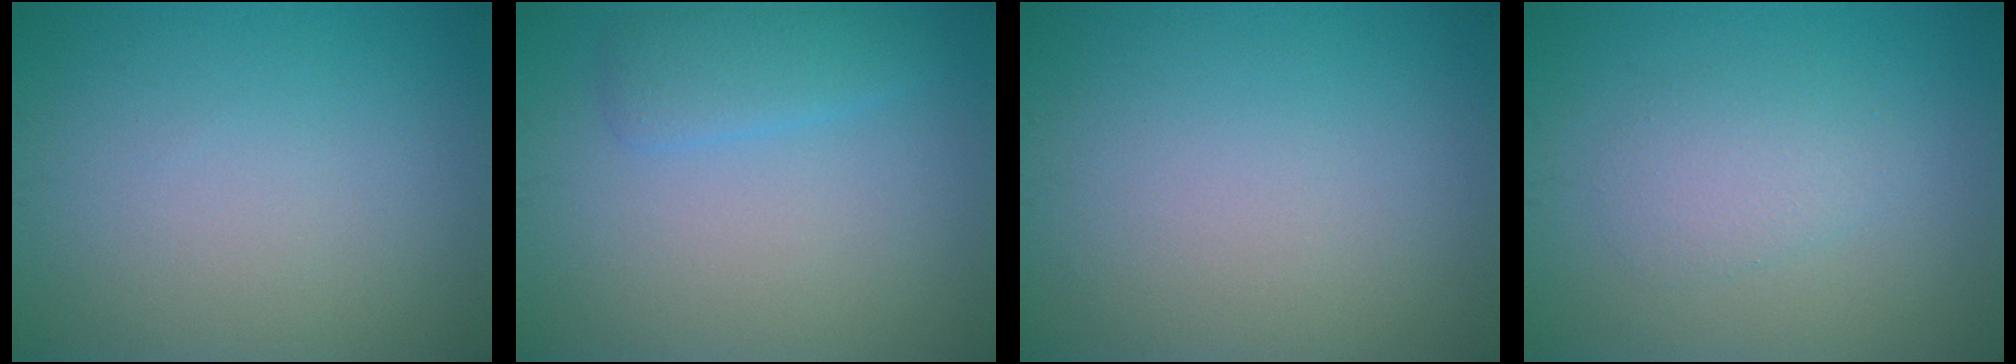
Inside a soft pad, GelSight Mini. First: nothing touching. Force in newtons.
{"total": 2.2, "press": 2.2, "slide": 0.1}
{"total": 0.0}
{"total": 2.2, "press": 2.2, "slide": 0.1}